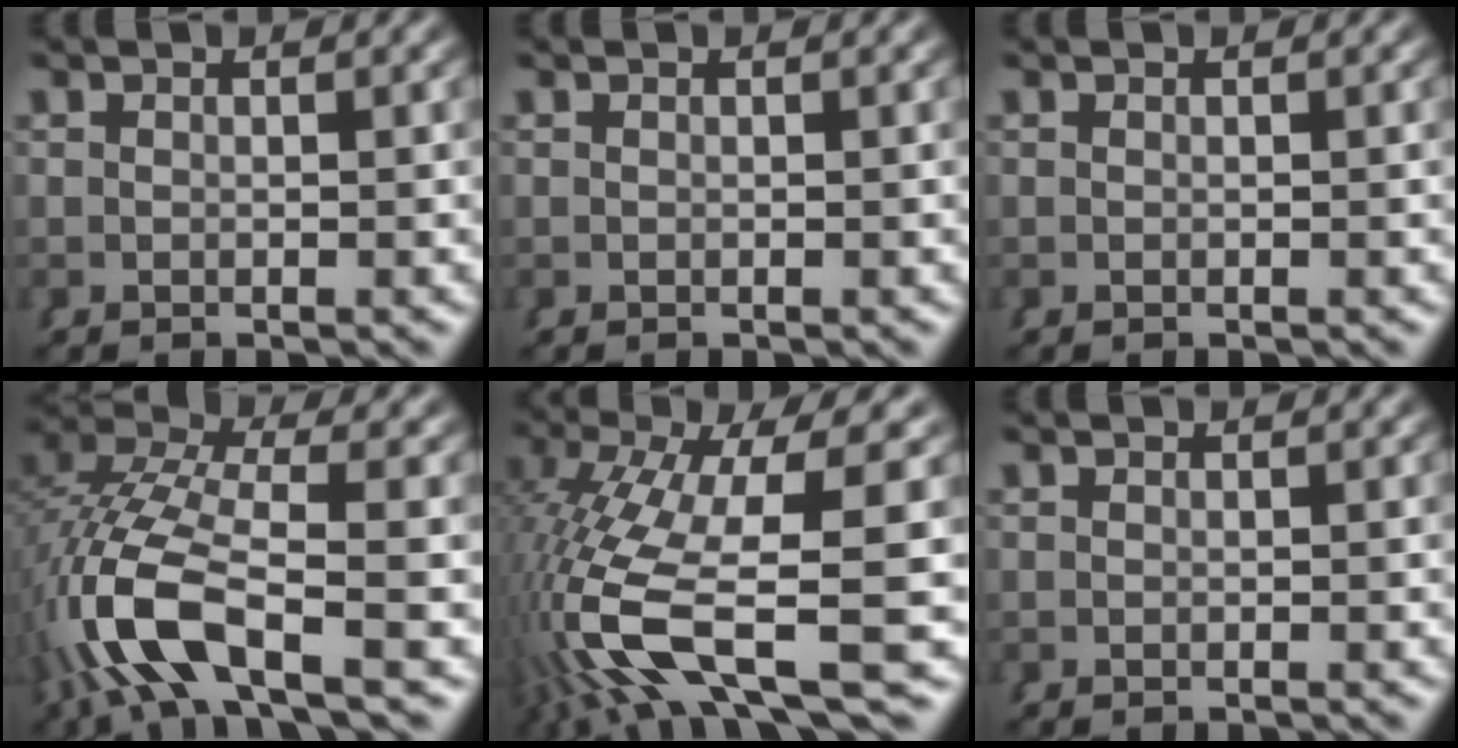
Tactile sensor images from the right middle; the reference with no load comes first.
{"total": 0.0}
{"total": 0.0}
{"total": 7.7, "force": [-1.1, 4.0, 6.5], "torque": [-0.171, -0.018, -0.012]}
{"total": 10.2, "force": [-2.6, 3.6, 9.2], "torque": [-0.192, -0.033, -0.016]}
{"total": 0.0}